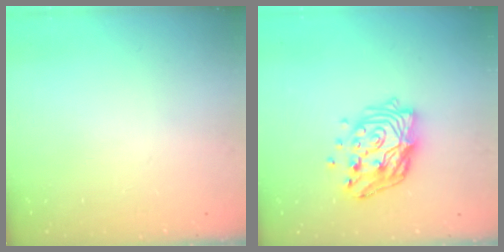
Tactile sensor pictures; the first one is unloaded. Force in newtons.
{"total": 15.5, "press": 15.4, "slide": 1.4}